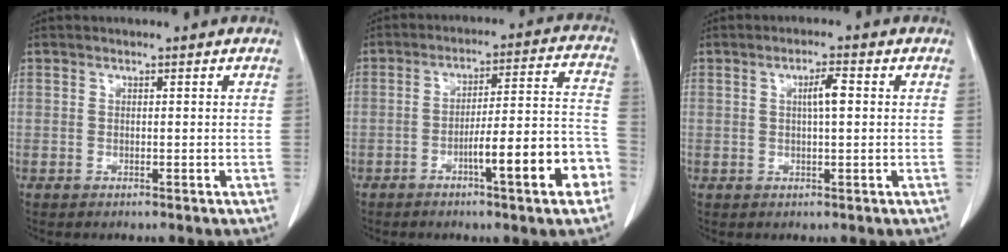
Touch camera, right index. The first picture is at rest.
{"total": 13.2, "force": [-5.6, 1.2, 11.8], "torque": [-0.163, 0.023, -0.077]}
{"total": 3.1, "force": [0.6, 0.3, 3.1], "torque": [-0.054, 0.004, 0.009]}